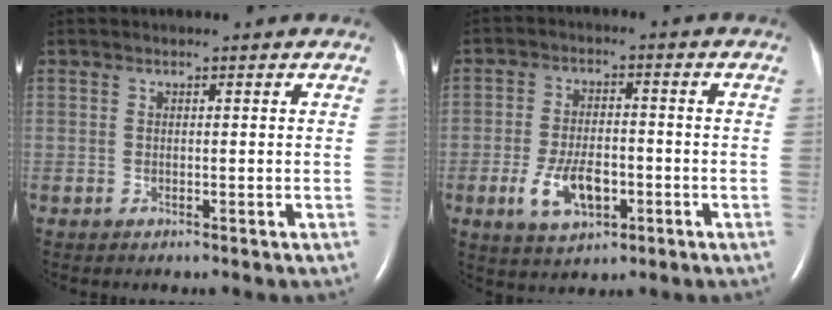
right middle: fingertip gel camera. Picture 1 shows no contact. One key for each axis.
{"total": 7.5, "fx": -2.6, "fy": 3.6, "fz": 6.1, "tx": -0.119, "ty": -0.001, "tz": -0.042}